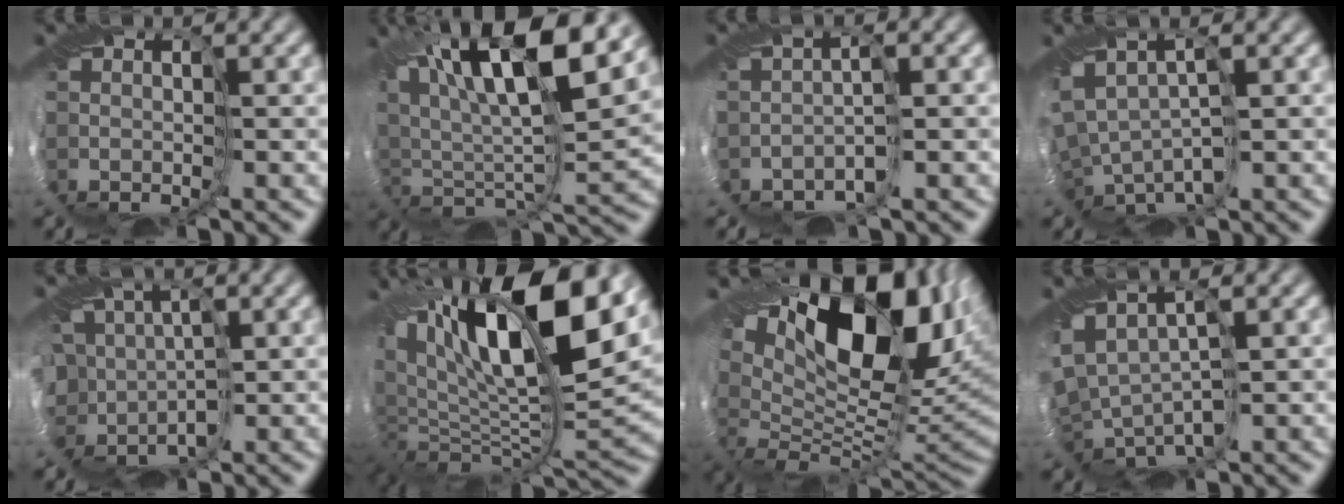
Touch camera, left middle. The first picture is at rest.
{"total": 12.7, "force": [7.1, 3.4, 10.0], "torque": [-0.212, 0.033, 0.132]}
{"total": 2.1, "force": [-1.6, -1.1, -0.7], "torque": [0.007, 0.005, -0.030]}
{"total": 3.7, "force": [-0.2, 2.3, 2.9], "torque": [-0.074, 0.000, 0.020]}
{"total": 6.6, "force": [0.5, 5.7, 3.2], "torque": [-0.082, 0.025, -0.033]}
{"total": 14.3, "force": [6.1, 5.2, 11.8], "torque": [-0.224, 0.030, 0.104]}
{"total": 13.6, "force": [7.4, 6.2, 9.5], "torque": [-0.183, 0.029, 0.141]}
{"total": 4.1, "force": [-0.1, 2.7, 3.1], "torque": [-0.081, 0.013, 0.032]}